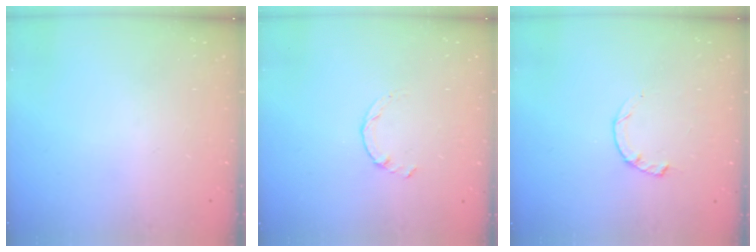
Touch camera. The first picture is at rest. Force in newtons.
{"total": 0.0}
{"total": 2.3, "press": 2.3, "slide": 0.4}